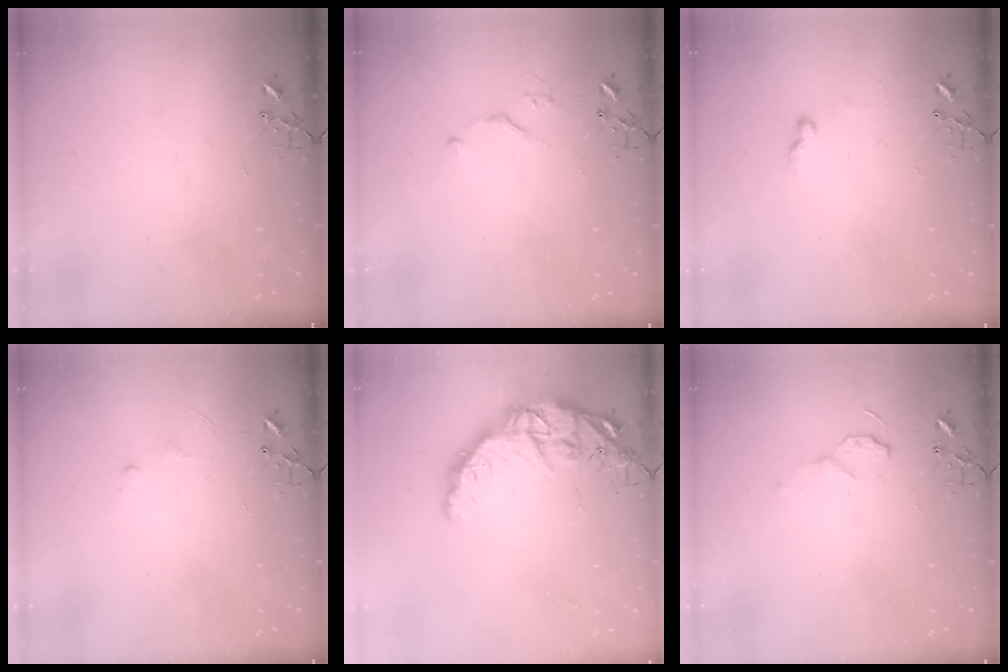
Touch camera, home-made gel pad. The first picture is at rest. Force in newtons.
{"total": 4.3, "press": 4.3, "slide": 0.6}
{"total": 5.9, "press": 5.9, "slide": 0.8}
{"total": 3.4, "press": 3.4, "slide": 0.5}
{"total": 15.2, "press": 15.2, "slide": 1.2}
{"total": 7.0, "press": 6.9, "slide": 0.8}